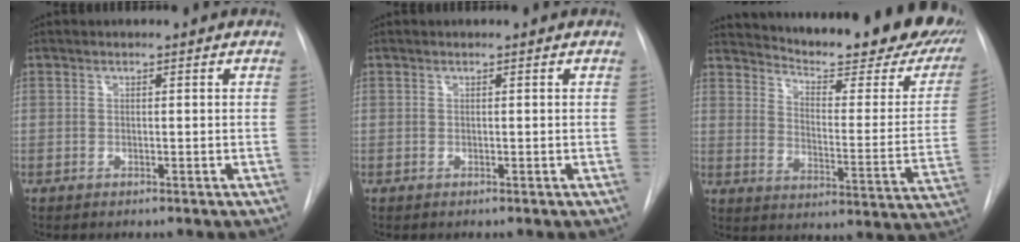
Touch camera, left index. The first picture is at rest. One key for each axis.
{"total": 0.0}
{"total": 27.2, "fx": 23.1, "fy": 5.1, "fz": 13.5, "tx": -0.196, "ty": -0.085, "tz": 0.278}